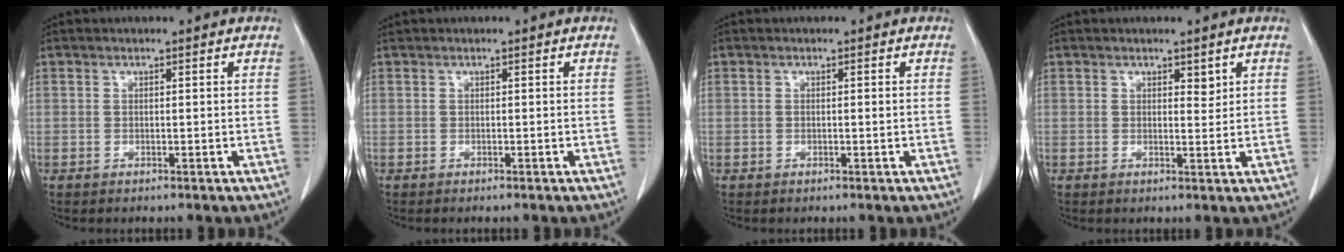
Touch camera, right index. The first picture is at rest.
{"total": 0.0}
{"total": 0.6, "force": [0.0, 0.1, 0.6], "torque": [-0.012, -0.001, 0.002]}
{"total": 1.4, "force": [0.9, 0.7, 0.9], "torque": [-0.010, -0.007, 0.014]}